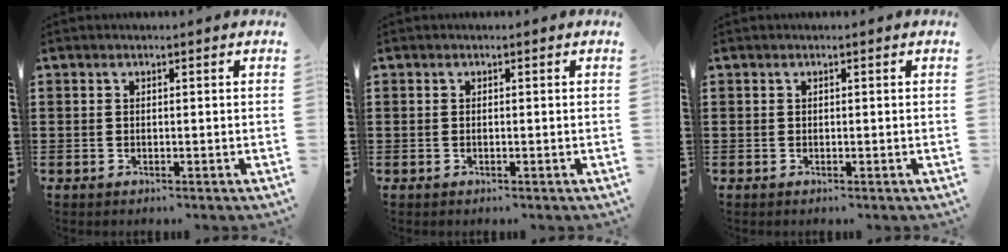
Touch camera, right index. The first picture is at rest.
{"total": 0.0}
{"total": 0.0}